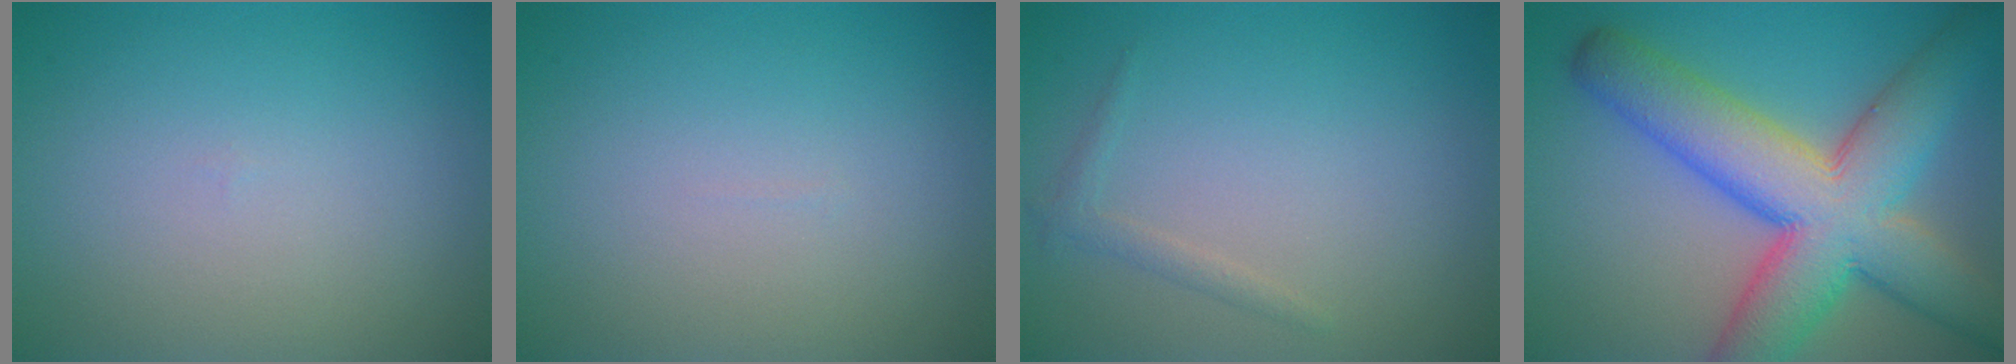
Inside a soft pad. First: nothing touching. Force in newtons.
{"total": 0.0}
{"total": 1.0, "press": 1.0, "slide": 0.0}
{"total": 11.7, "press": 11.7, "slide": 0.5}